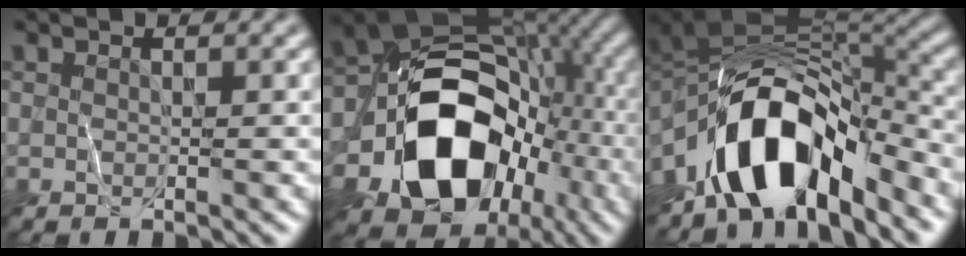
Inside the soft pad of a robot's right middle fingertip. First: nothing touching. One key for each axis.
{"total": 15.9, "fx": -4.8, "fy": 11.5, "fz": 9.9, "tx": -0.148, "ty": -0.012, "tz": -0.087}
{"total": 12.1, "fx": -6.4, "fy": 5.9, "fz": 8.4, "tx": -0.128, "ty": 0.007, "tz": -0.110}